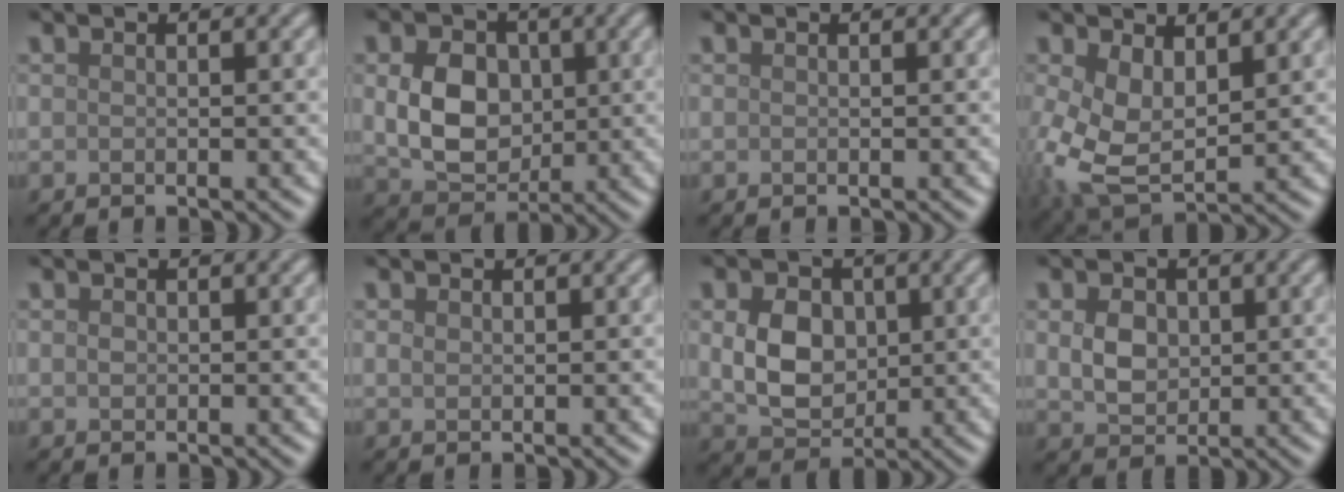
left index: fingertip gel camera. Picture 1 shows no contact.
{"total": 6.1, "force": [0.4, 4.7, 3.9], "torque": [-0.082, -0.003, 0.010]}
{"total": 0.0}
{"total": 6.9, "force": [0.1, 4.2, 5.5], "torque": [-0.138, -0.010, 0.008]}
{"total": 0.6, "force": [0.1, 0.5, 0.3], "torque": [-0.006, -0.001, 0.001]}
{"total": 0.6, "force": [0.3, 0.4, 0.3], "torque": [-0.008, -0.001, 0.006]}
{"total": 5.3, "force": [0.6, 4.0, 3.4], "torque": [-0.075, -0.004, 0.012]}
{"total": 3.0, "force": [0.5, 2.3, 1.8], "torque": [-0.039, -0.001, 0.008]}